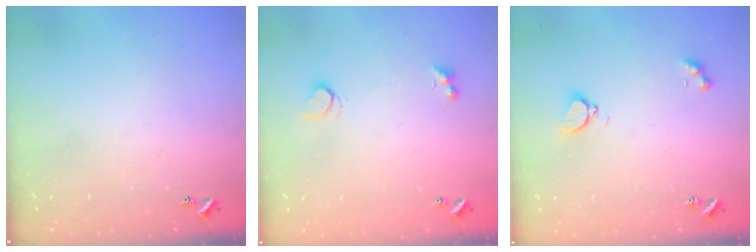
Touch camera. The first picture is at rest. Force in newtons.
{"total": 1.8, "press": 1.8, "slide": 0.5}
{"total": 3.0, "press": 3.0, "slide": 0.5}